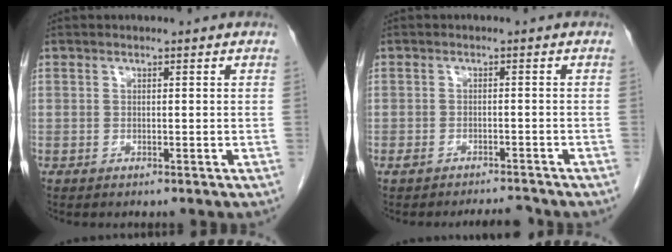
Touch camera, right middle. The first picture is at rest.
{"total": 3.2, "force": [-3.0, 0.6, 0.9], "torque": [-0.019, -0.001, -0.046]}